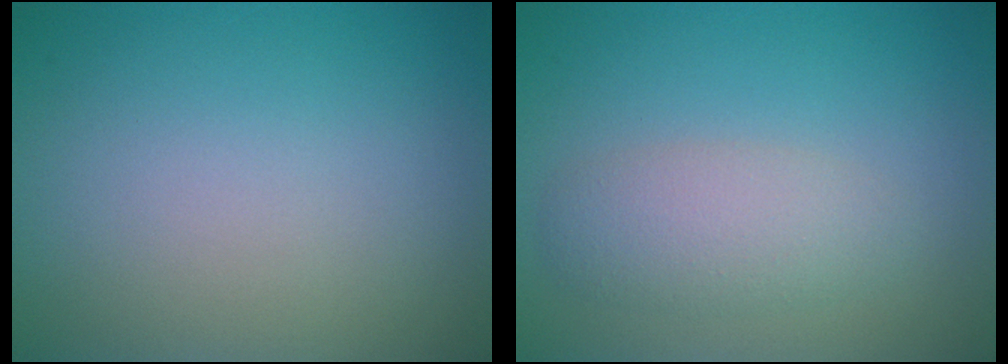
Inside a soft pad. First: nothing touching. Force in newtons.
{"total": 3.0, "press": 3.0, "slide": 0.1}